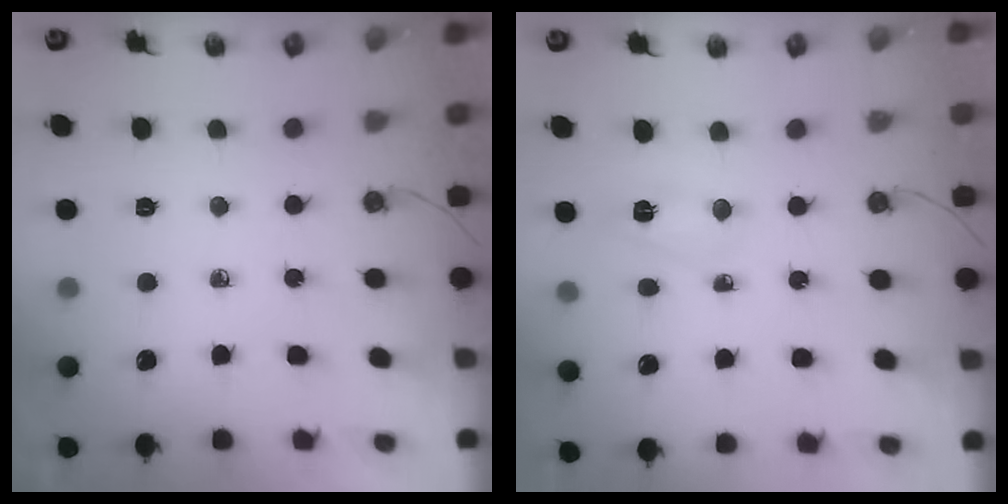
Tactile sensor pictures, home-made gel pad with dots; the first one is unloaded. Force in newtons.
{"total": 3.9, "press": 3.9, "slide": 0.7}